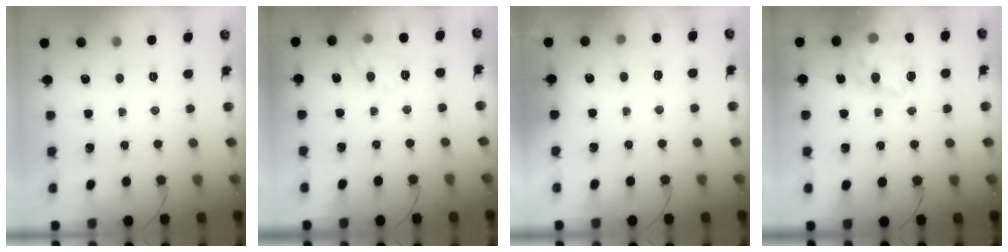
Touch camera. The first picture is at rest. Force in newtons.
{"total": 9.4, "press": 9.4, "slide": 0.6}
{"total": 6.4, "press": 6.2, "slide": 1.4}
{"total": 20.6, "press": 20.3, "slide": 3.5}